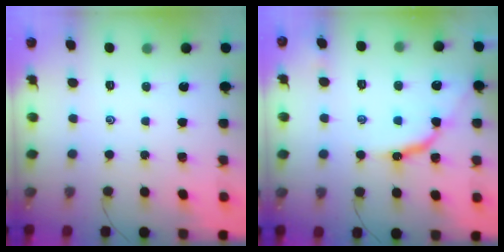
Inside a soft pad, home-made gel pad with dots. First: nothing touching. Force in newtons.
{"total": 10.0, "press": 10.0, "slide": 0.9}